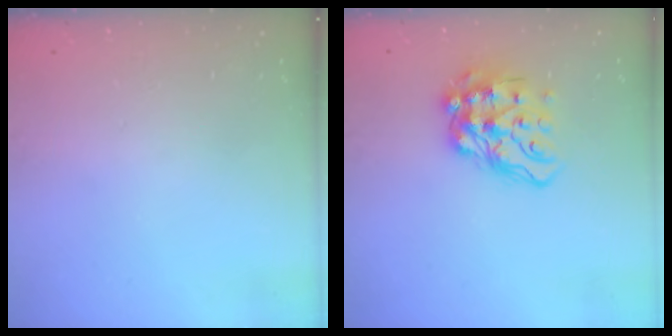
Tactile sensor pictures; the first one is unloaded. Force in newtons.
{"total": 13.7, "press": 13.7, "slide": 1.2}